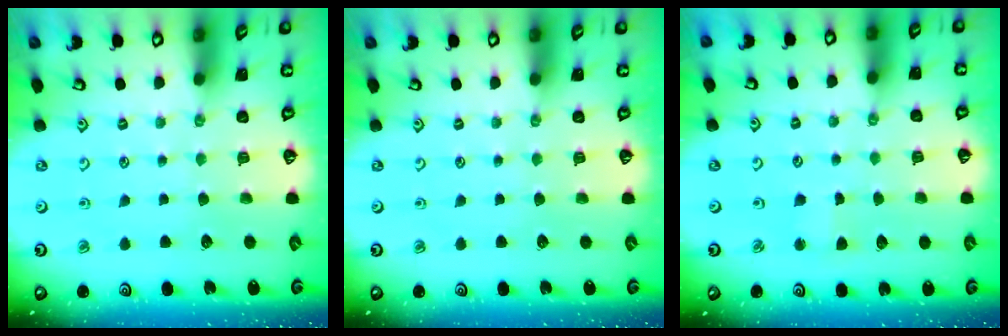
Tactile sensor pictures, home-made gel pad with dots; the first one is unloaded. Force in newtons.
{"total": 0.0}
{"total": 2.5, "press": 2.5, "slide": 0.2}